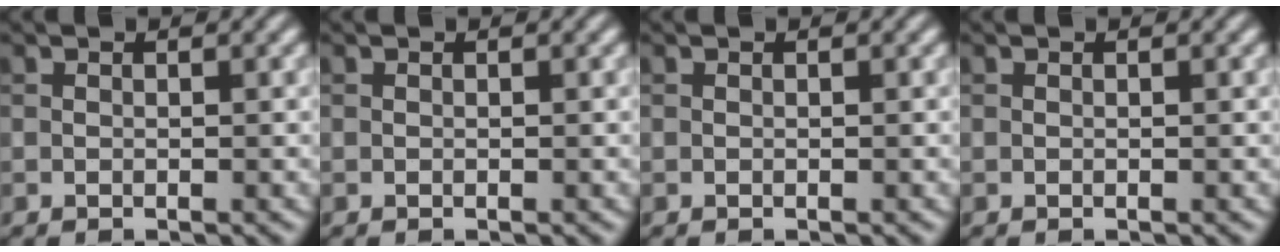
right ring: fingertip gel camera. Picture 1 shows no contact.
{"total": 0.0}
{"total": 0.0}
{"total": 0.0}